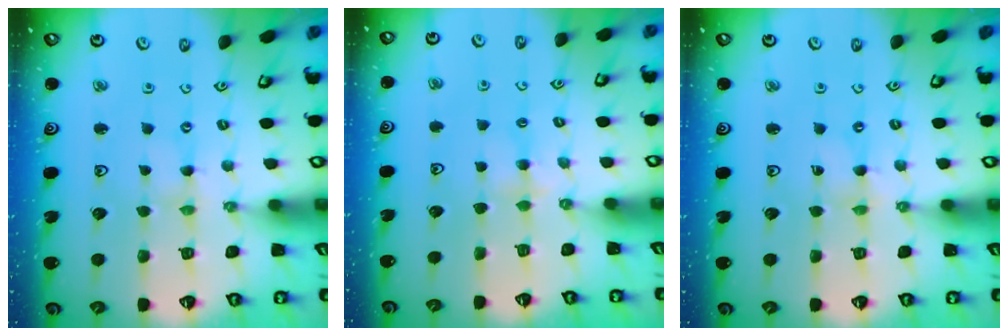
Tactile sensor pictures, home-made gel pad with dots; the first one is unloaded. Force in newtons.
{"total": 2.4, "press": 2.4, "slide": 0.4}
{"total": 0.0}